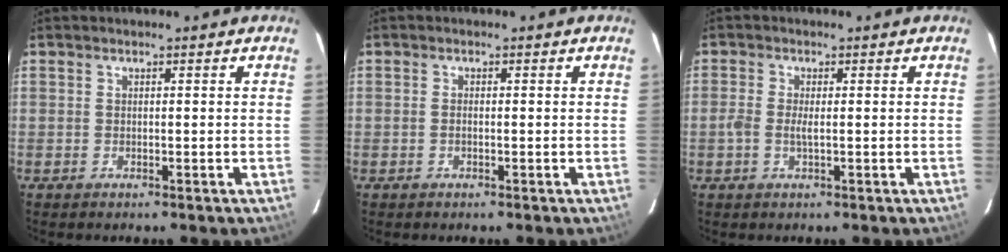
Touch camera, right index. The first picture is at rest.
{"total": 0.9, "force": [-0.2, 0.3, 0.8], "torque": [-0.016, -0.001, -0.006]}
{"total": 2.6, "force": [-0.4, 0.8, 2.5], "torque": [-0.053, -0.003, -0.010]}